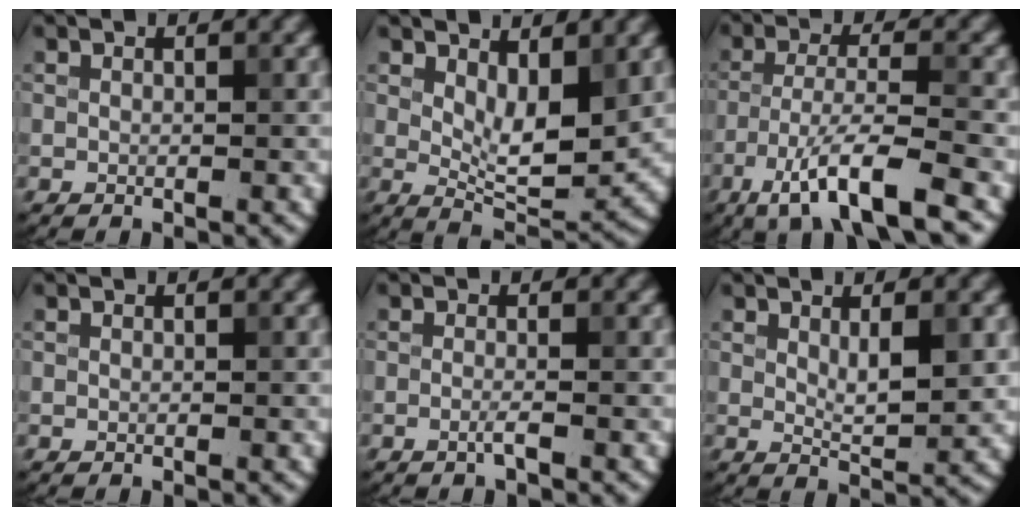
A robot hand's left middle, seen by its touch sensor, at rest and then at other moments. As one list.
[{"total": 5.1, "force": [1.7, 2.2, 4.3], "torque": [-0.069, -0.010, 0.034]}, {"total": 7.6, "force": [-4.6, 1.5, 5.9], "torque": [-0.103, -0.001, -0.085]}, {"total": 0.0}, {"total": 1.2, "force": [-0.5, 0.2, 1.0], "torque": [-0.018, -0.001, -0.013]}, {"total": 3.1, "force": [1.0, 0.8, 2.9], "torque": [-0.047, -0.005, 0.019]}]